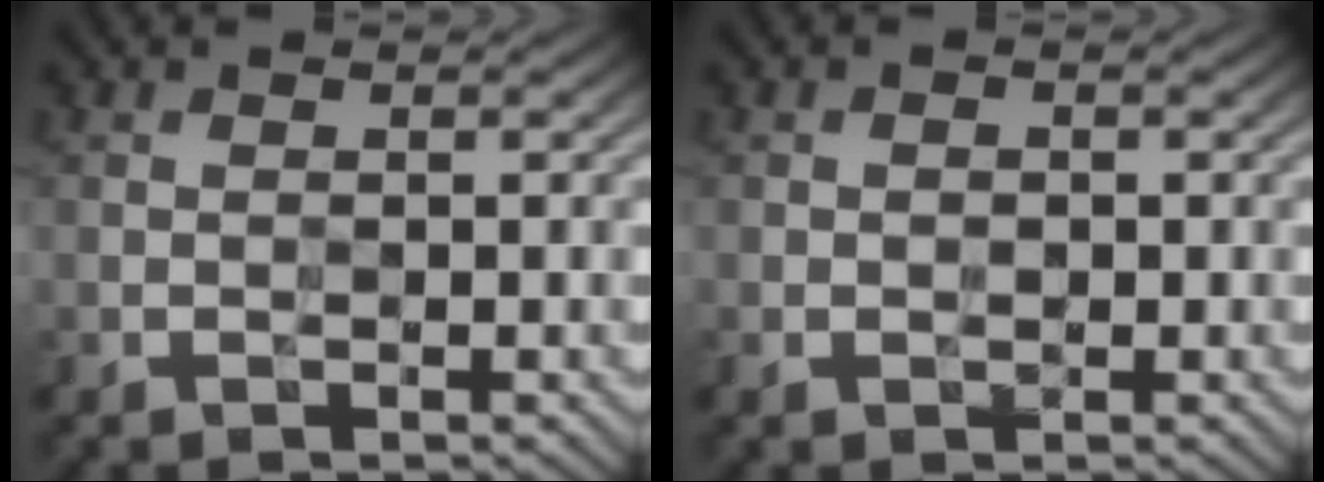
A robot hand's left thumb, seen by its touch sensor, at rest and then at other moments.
{"total": 1.1, "force": [-0.2, 0.8, 0.7], "torque": [-0.012, -0.002, -0.006]}